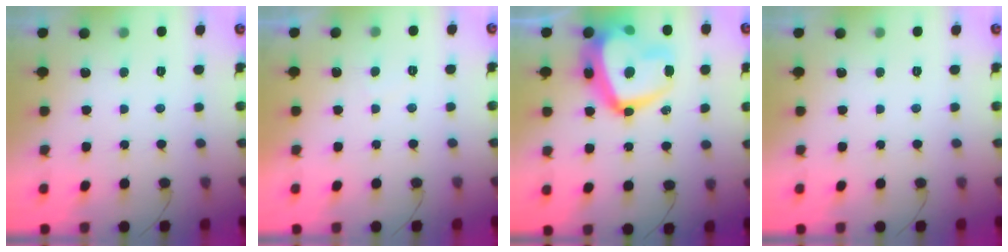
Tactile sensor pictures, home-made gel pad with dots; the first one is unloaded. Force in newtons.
{"total": 1.0, "press": 0.8, "slide": 0.7}
{"total": 23.4, "press": 23.3, "slide": 2.0}
{"total": 0.0}